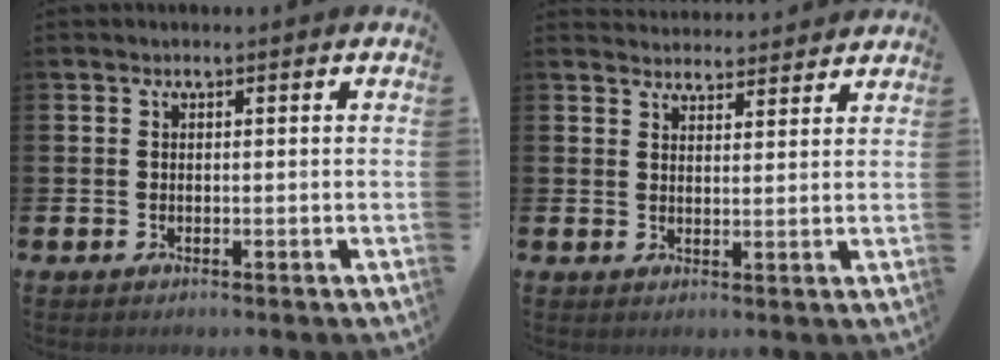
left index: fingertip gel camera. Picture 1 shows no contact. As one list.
[{"total": 3.6, "force": [3.5, 0.5, -0.2], "torque": [-0.002, -0.021, 0.065]}]